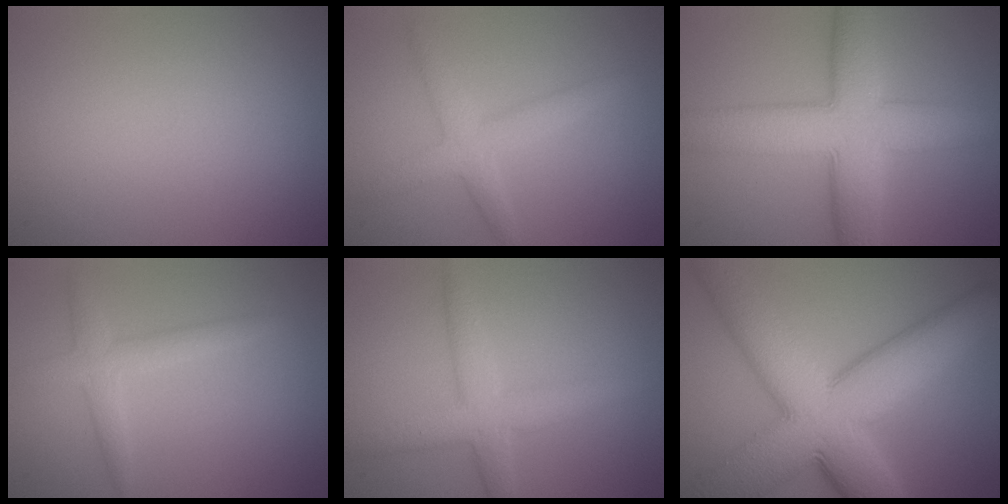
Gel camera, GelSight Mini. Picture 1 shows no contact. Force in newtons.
{"total": 3.0, "press": 3.0, "slide": 0.2}
{"total": 8.7, "press": 8.7, "slide": 0.4}
{"total": 2.5, "press": 2.5, "slide": 0.1}
{"total": 3.8, "press": 3.8, "slide": 0.2}
{"total": 13.3, "press": 13.3, "slide": 0.4}